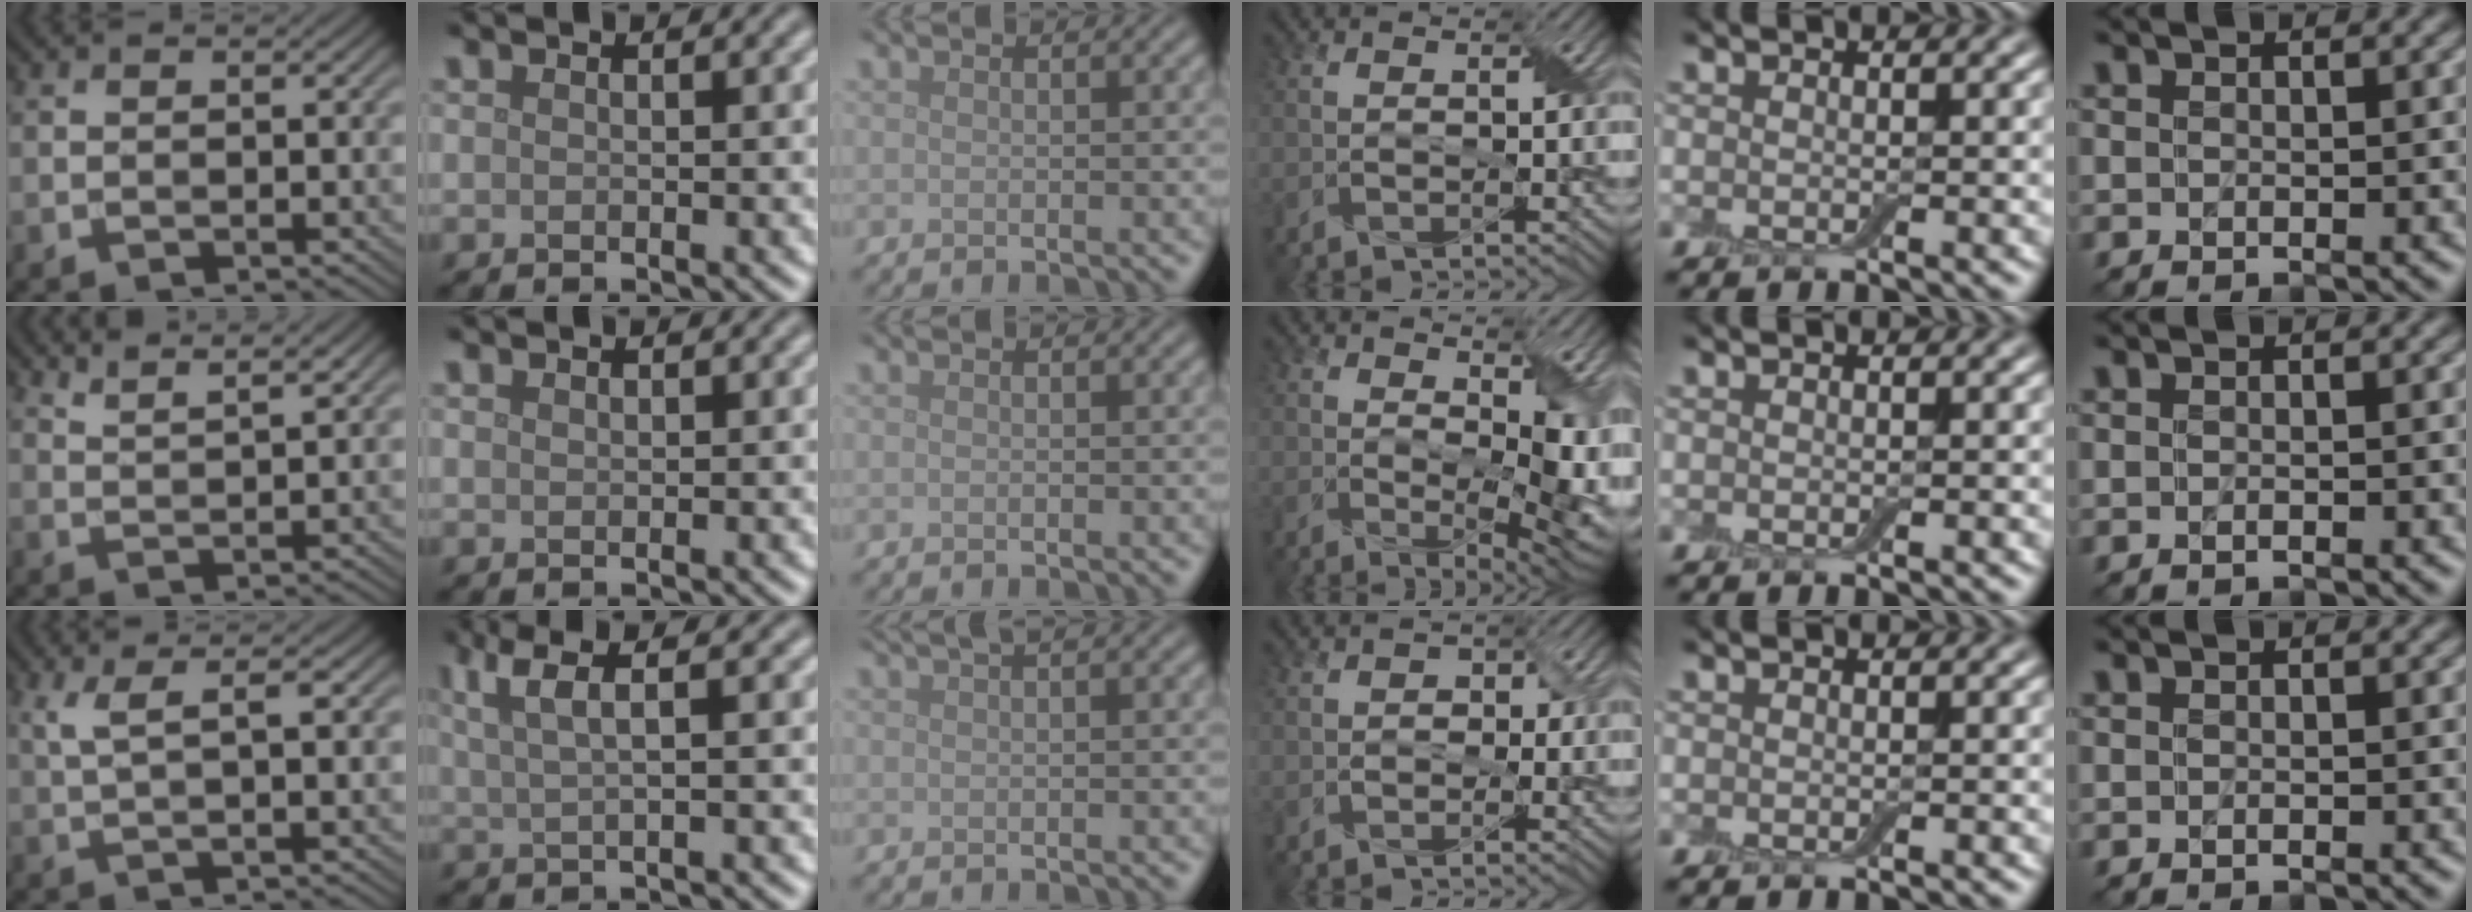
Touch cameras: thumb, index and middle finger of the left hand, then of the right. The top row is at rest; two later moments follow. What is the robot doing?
{"motion": "peel", "object": "aluminum foil"}